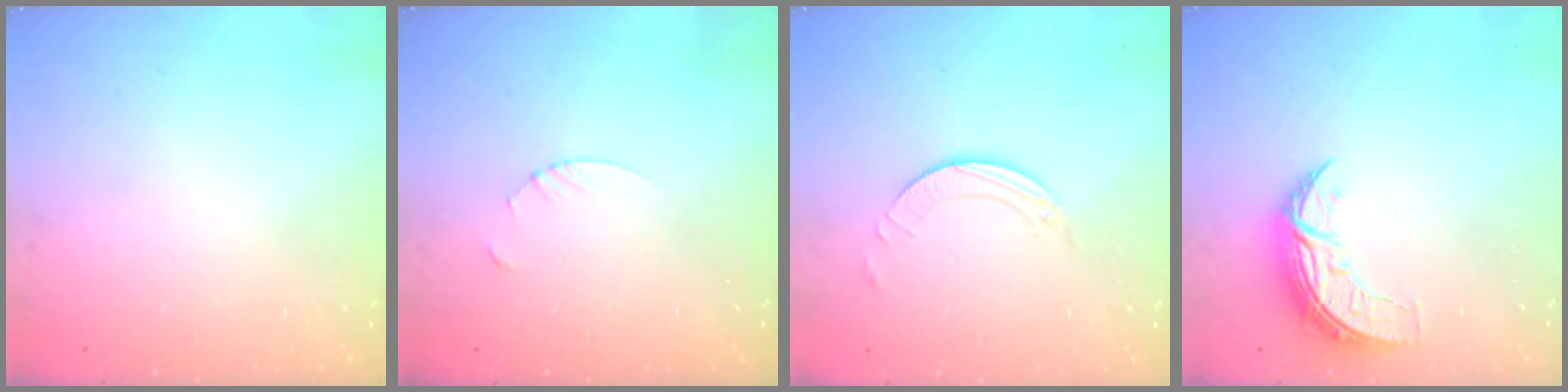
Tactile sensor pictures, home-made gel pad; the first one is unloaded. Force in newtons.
{"total": 2.7, "press": 2.7, "slide": 0.3}
{"total": 2.5, "press": 2.5, "slide": 0.2}
{"total": 7.1, "press": 7.0, "slide": 0.4}